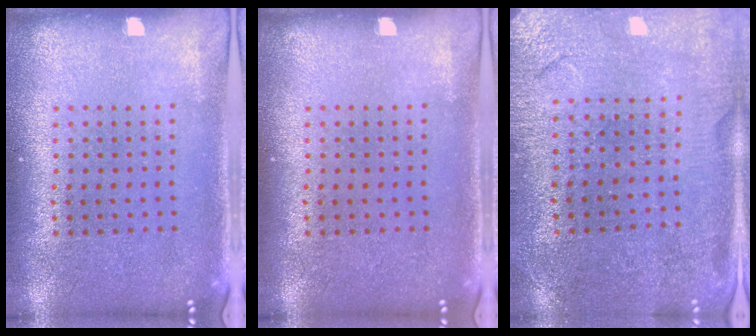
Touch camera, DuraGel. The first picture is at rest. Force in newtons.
{"total": 0.0}
{"total": 1.0, "press": 0.9, "slide": 0.3}